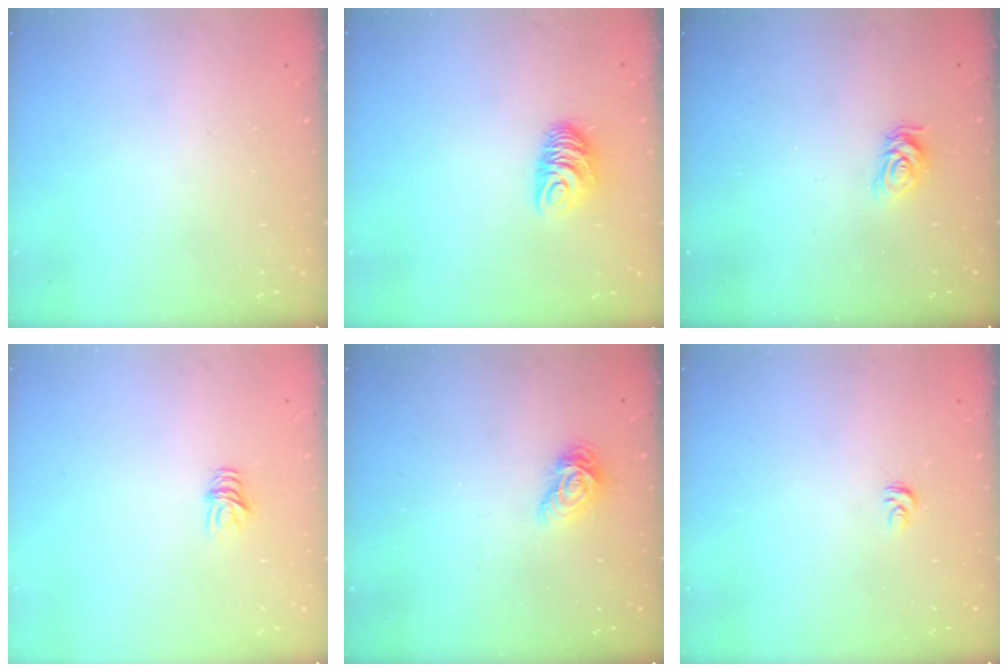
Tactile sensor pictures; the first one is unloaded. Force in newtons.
{"total": 8.2, "press": 8.2, "slide": 0.5}
{"total": 7.2, "press": 7.1, "slide": 0.7}
{"total": 5.1, "press": 5.0, "slide": 0.4}
{"total": 7.6, "press": 7.6, "slide": 0.0}
{"total": 3.9, "press": 3.8, "slide": 0.4}